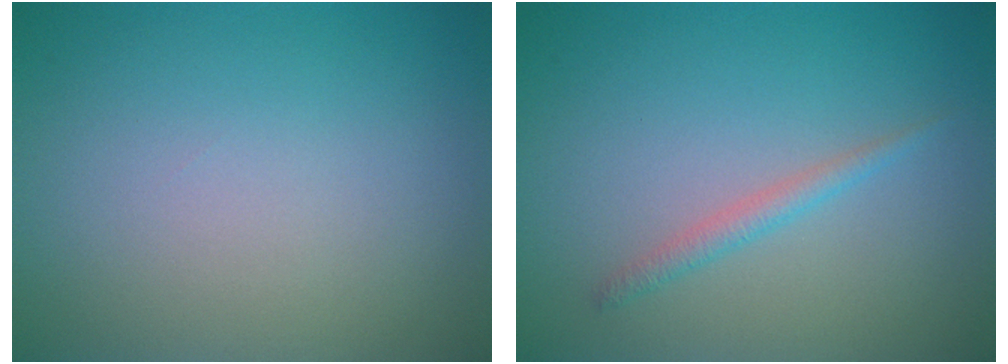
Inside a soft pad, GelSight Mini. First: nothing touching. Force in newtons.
{"total": 1.3, "press": 1.3, "slide": 0.1}